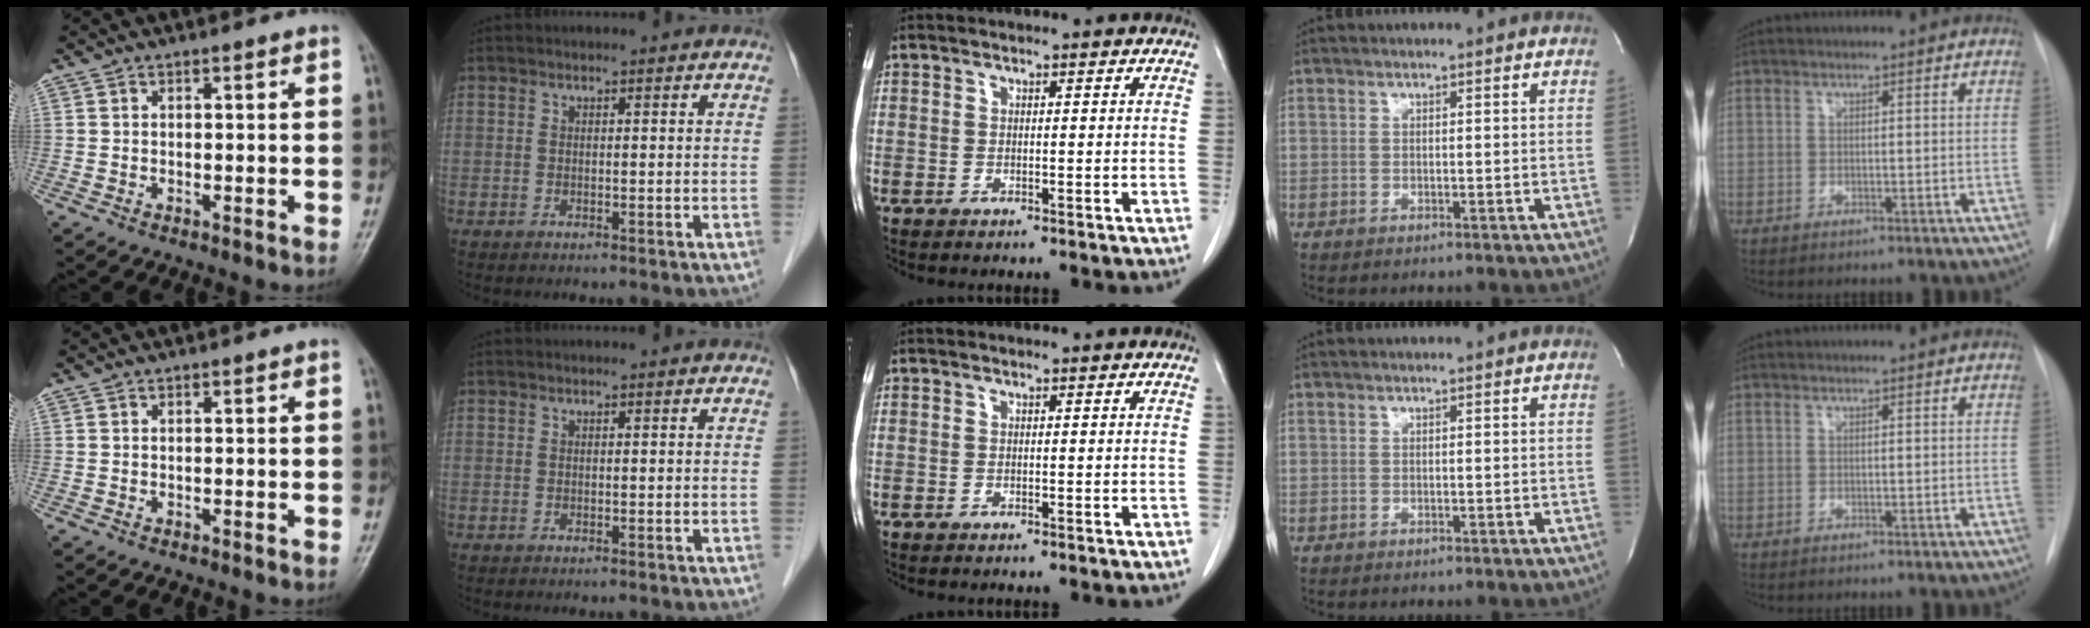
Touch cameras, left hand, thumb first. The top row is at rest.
{}